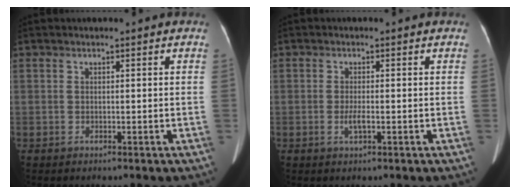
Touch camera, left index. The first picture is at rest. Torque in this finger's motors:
{"motor_torque": [0.37, 0.13, 0.11, 0.01]}